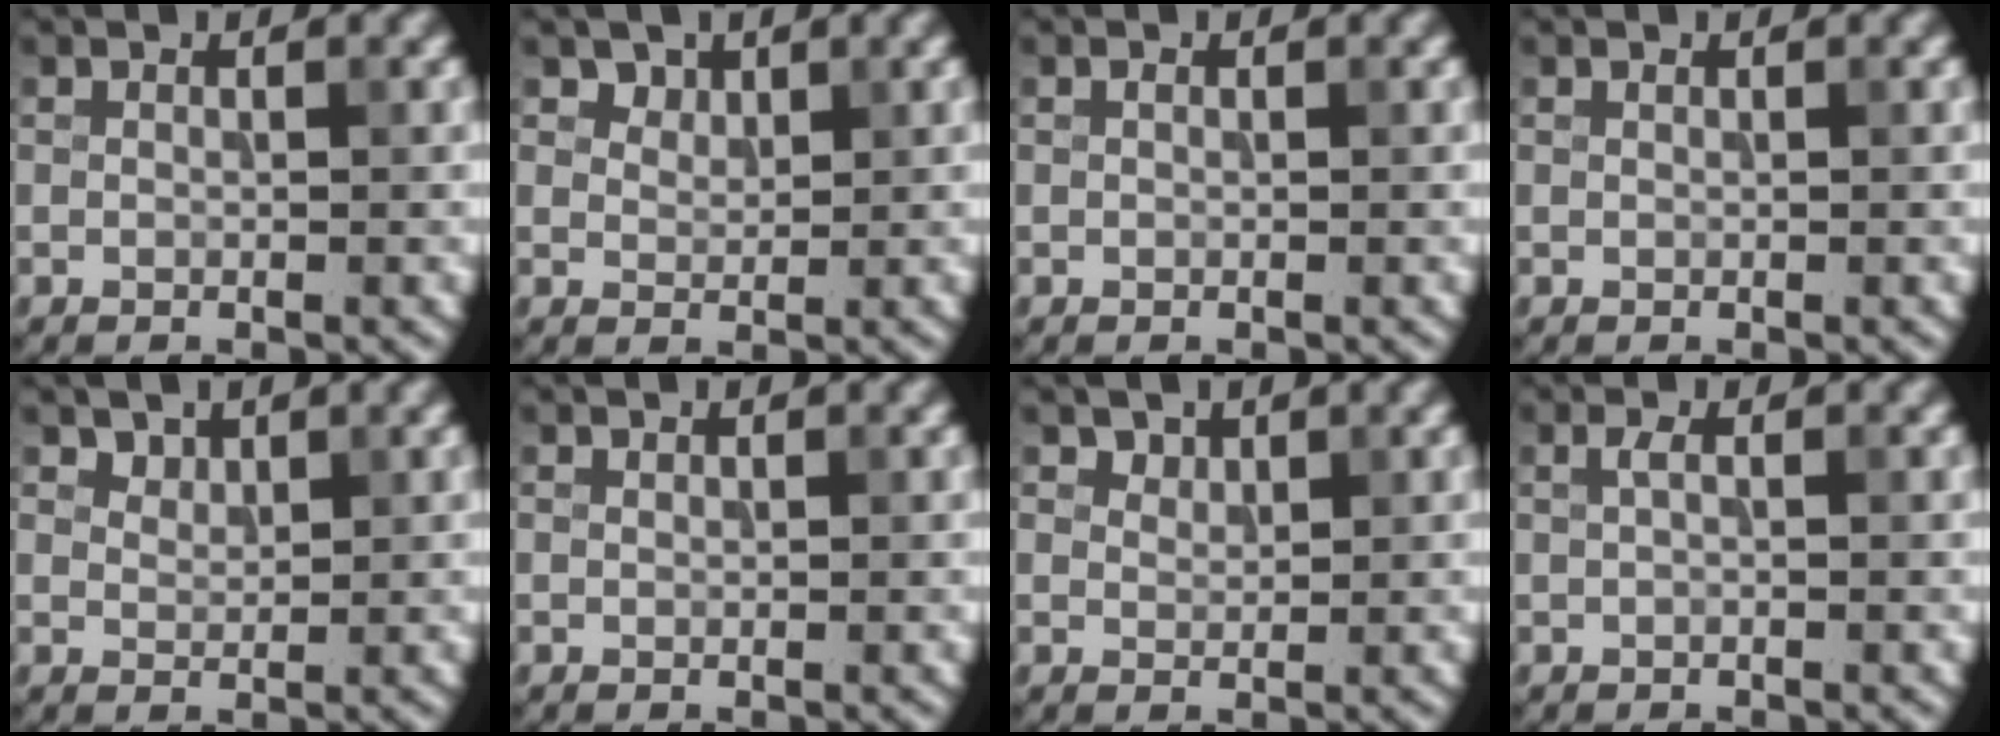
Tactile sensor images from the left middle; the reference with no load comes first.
{"total": 2.0, "force": [1.5, 1.2, 0.5], "torque": [-0.019, -0.016, 0.032]}
{"total": 0.0}
{"total": 0.0}
{"total": 1.5, "force": [1.3, 0.8, 0.2], "torque": [-0.012, -0.014, 0.031]}
{"total": 0.0}
{"total": 1.4, "force": [1.1, 0.8, 0.2], "torque": [-0.009, -0.009, 0.024]}
{"total": 0.8, "force": [0.1, 0.2, 0.7], "torque": [-0.017, 0.003, 0.003]}